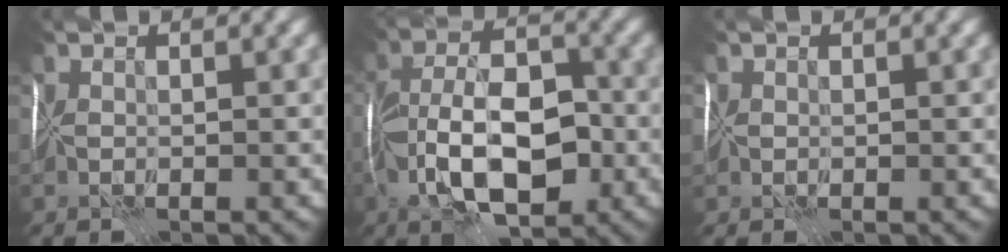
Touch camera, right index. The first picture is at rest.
{"total": 8.4, "force": [-3.5, 3.3, 6.9], "torque": [-0.106, -0.002, -0.069]}
{"total": 0.8, "force": [-0.3, 0.7, 0.0], "torque": [0.007, -0.003, -0.002]}